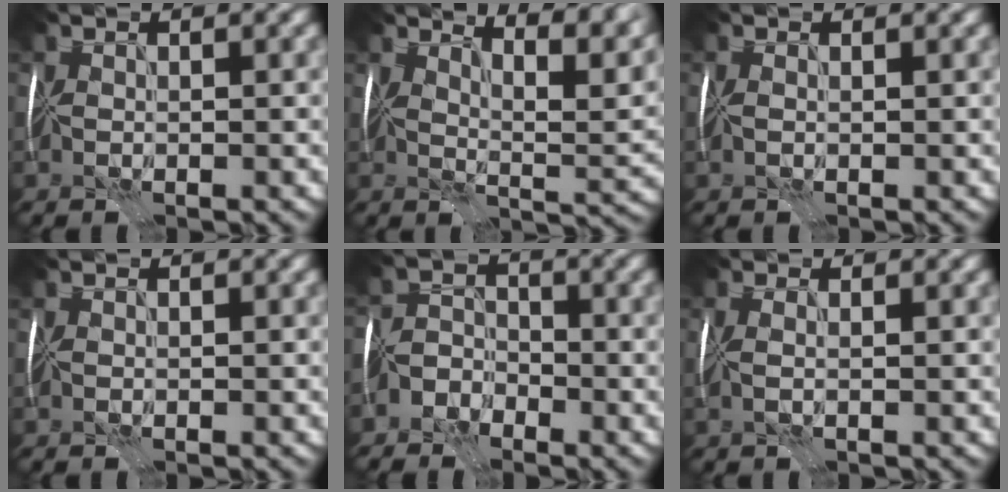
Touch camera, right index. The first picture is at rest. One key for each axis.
{"total": 8.7, "fx": 6.9, "fy": 1.9, "fz": 5.1, "tx": -0.063, "ty": 0.010, "tz": 0.083}
{"total": 1.2, "fx": 0.6, "fy": 0.9, "fz": 0.7, "tx": -0.014, "ty": 0.012, "tz": 0.002}
{"total": 0.0}
{"total": 3.4, "fx": -3.1, "fy": 1.4, "fz": 0.1, "tx": 0.014, "ty": 0.003, "tz": -0.062}
{"total": 2.3, "fx": 1.0, "fy": 1.2, "fz": 1.6, "tx": -0.024, "ty": 0.021, "tz": -0.001}